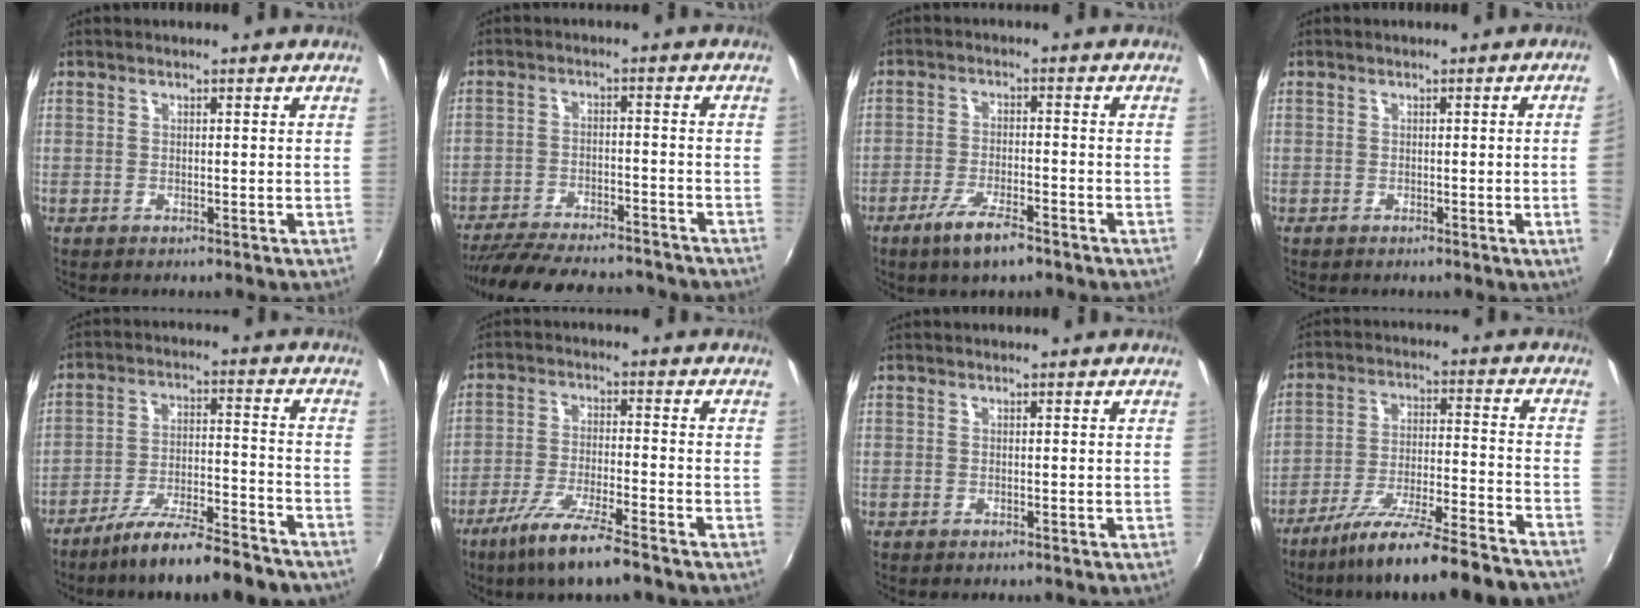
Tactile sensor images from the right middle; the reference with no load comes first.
{"total": 19.7, "force": [-17.2, 4.8, 8.4], "torque": [-0.172, -0.016, -0.244]}
{"total": 7.1, "force": [-4.8, 1.5, 4.9], "torque": [-0.111, -0.011, -0.086]}
{"total": 2.8, "force": [-0.1, -1.6, 2.3], "torque": [-0.031, -0.012, 0.003]}
{"total": 15.9, "force": [-13.3, 2.4, 8.4], "torque": [-0.148, -0.015, -0.199]}
{"total": 10.4, "force": [-7.5, 0.7, 7.2], "torque": [-0.157, -0.023, -0.134]}
{"total": 0.0}
{"total": 20.7, "force": [-18.2, -0.1, 9.9], "torque": [-0.176, -0.050, -0.271]}